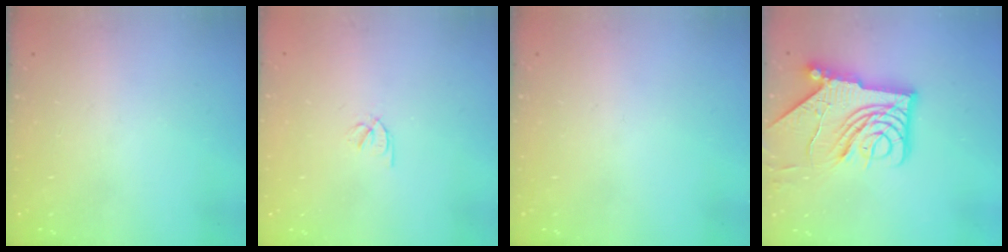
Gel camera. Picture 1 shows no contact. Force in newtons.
{"total": 2.1, "press": 2.1, "slide": 0.4}
{"total": 0.0}
{"total": 16.1, "press": 16.0, "slide": 1.9}